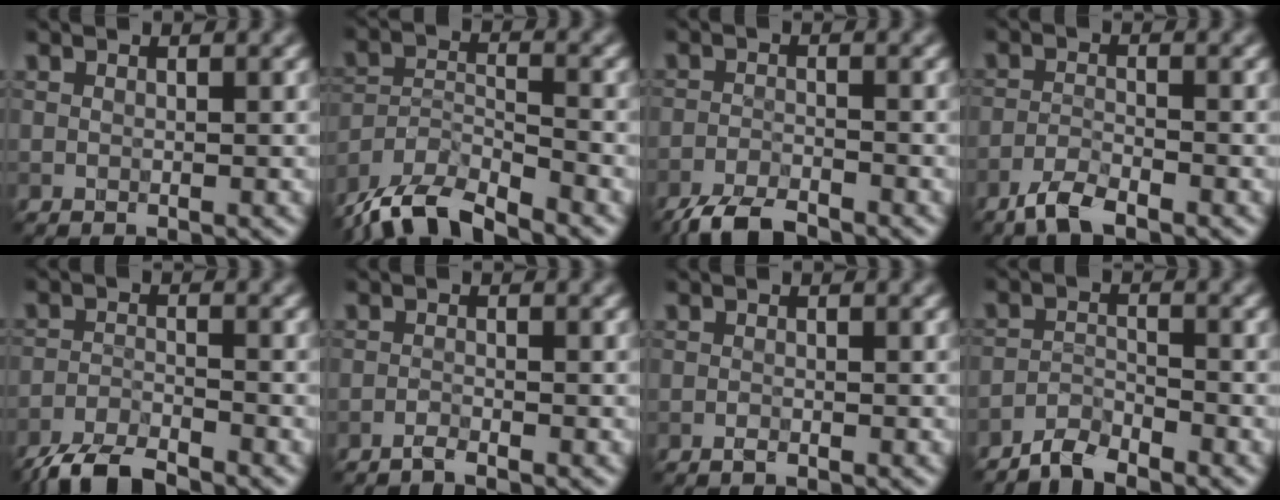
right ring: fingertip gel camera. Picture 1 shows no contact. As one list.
[{"total": 7.8, "force": [-7.3, 1.5, 2.4], "torque": [-0.047, -0.005, -0.131]}, {"total": 4.0, "force": [-3.8, 0.6, 1.1], "torque": [-0.024, -0.005, -0.073]}, {"total": 3.0, "force": [-2.7, 0.4, 1.2], "torque": [-0.025, 0.001, -0.055]}, {"total": 4.8, "force": [-4.6, 0.7, 1.5], "torque": [-0.026, -0.006, -0.089]}, {"total": 1.2, "force": [-1.2, 0.1, 0.2], "torque": [0.003, 0.004, -0.023]}, {"total": 0.7, "force": [-0.7, 0.1, 0.0], "torque": [0.001, 0.003, -0.008]}, {"total": 2.8, "force": [-2.8, 0.1, 0.1], "torque": [0.000, 0.003, -0.054]}]